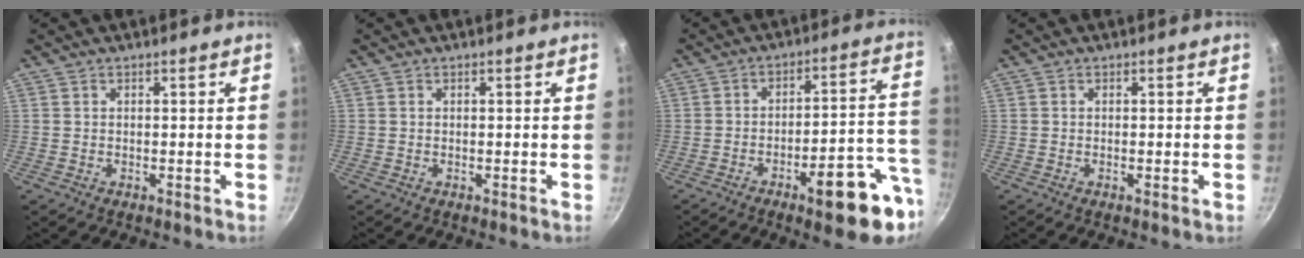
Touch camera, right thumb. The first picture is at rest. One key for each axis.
{"total": 0.0}
{"total": 16.5, "fx": -7.9, "fy": 4.0, "fz": 13.9, "tx": -0.137, "ty": 0.061, "tz": -0.102}
{"total": 0.7, "fx": -0.1, "fy": 0.0, "fz": 0.6, "tx": -0.009, "ty": -0.002, "tz": 0.000}